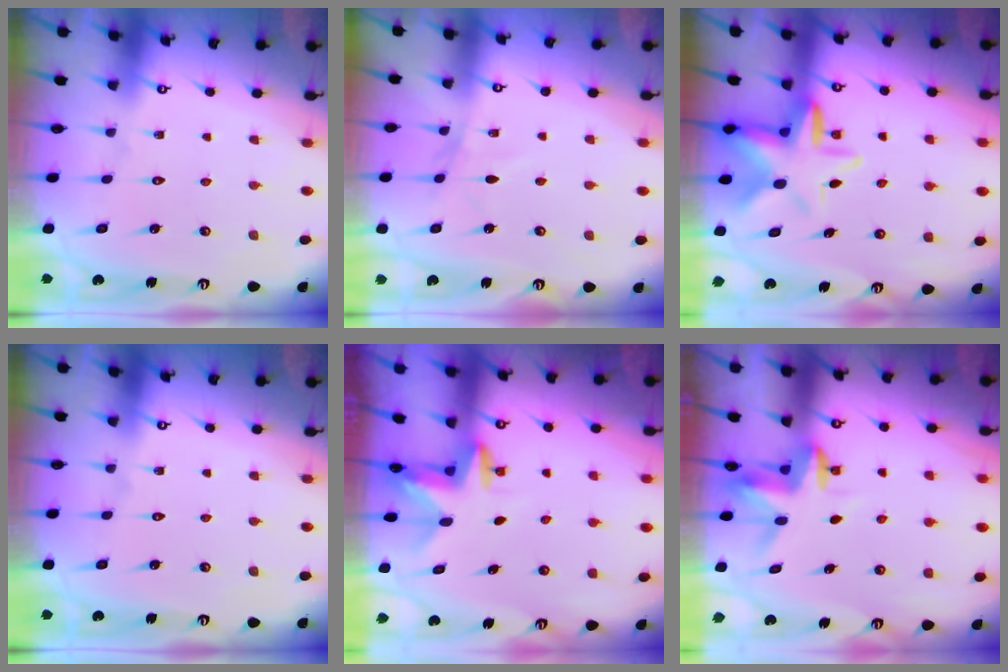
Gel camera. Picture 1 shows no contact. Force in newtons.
{"total": 2.9, "press": 2.9, "slide": 0.4}
{"total": 7.6, "press": 7.3, "slide": 2.0}
{"total": 0.0}
{"total": 2.6, "press": 2.6, "slide": 0.2}
{"total": 3.6, "press": 3.6, "slide": 0.2}